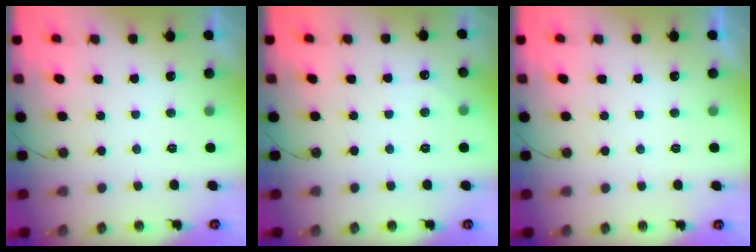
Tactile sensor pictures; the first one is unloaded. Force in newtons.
{"total": 2.8, "press": 2.8, "slide": 0.4}
{"total": 0.0}